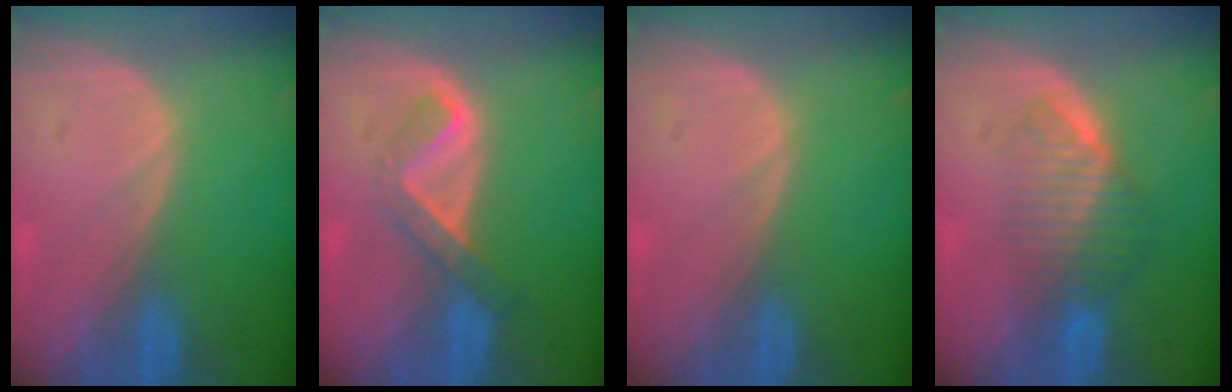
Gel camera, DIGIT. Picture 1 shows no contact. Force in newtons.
{"total": 5.1, "press": 4.4, "slide": 2.7}
{"total": 0.0}
{"total": 6.5, "press": 5.8, "slide": 2.9}